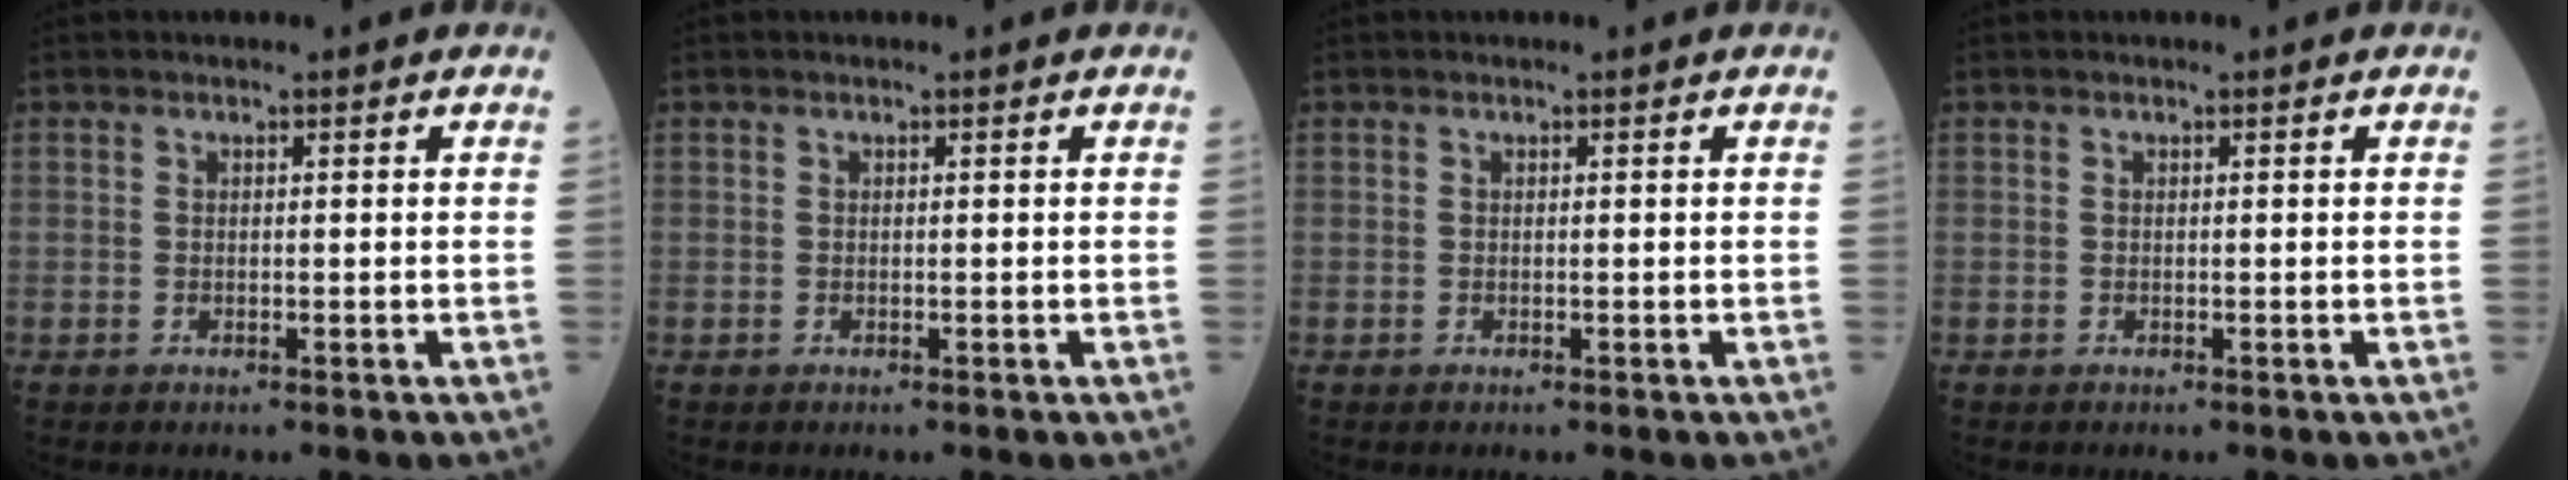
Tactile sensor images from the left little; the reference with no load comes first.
{"total": 0.0}
{"total": 0.0}
{"total": 0.0}